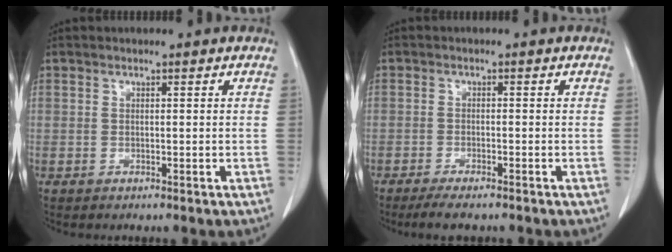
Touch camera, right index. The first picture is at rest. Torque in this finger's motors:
{"motor_torque": [0.28, -0.28, 0.11, 0.04]}